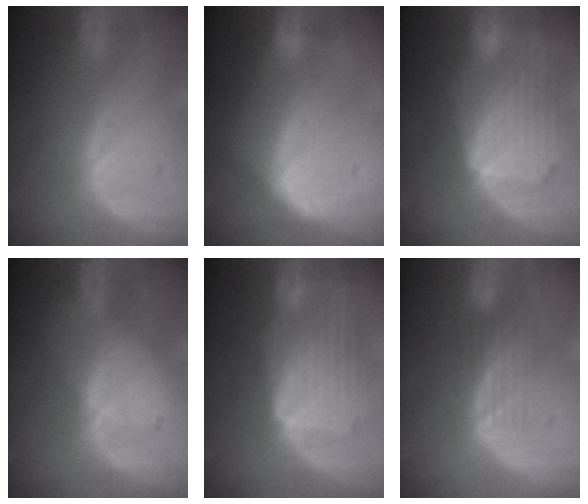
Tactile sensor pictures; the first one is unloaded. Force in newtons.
{"total": 7.4, "press": 6.4, "slide": 3.8}
{"total": 10.8, "press": 9.4, "slide": 5.3}
{"total": 1.1, "press": 1.1, "slide": 0.2}
{"total": 10.3, "press": 9.1, "slide": 4.9}
{"total": 4.4, "press": 3.7, "slide": 2.4}